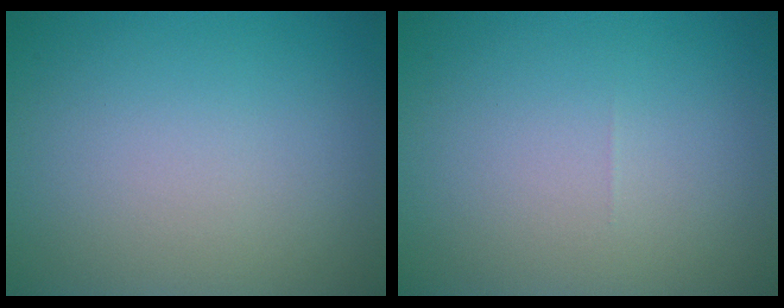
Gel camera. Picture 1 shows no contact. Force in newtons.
{"total": 0.0}